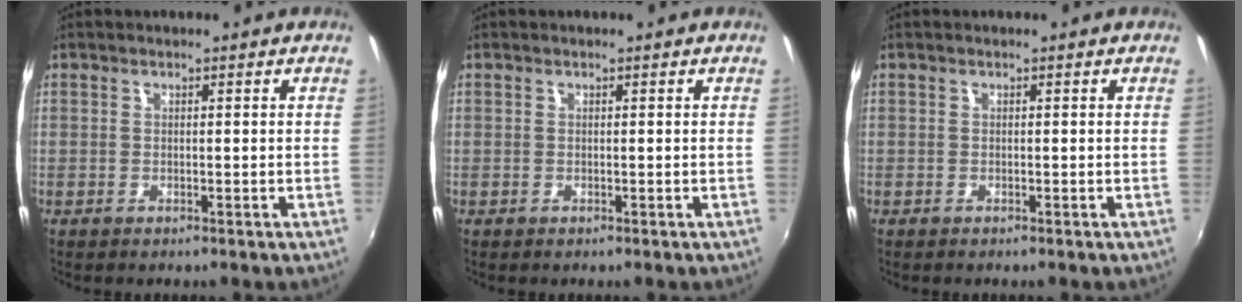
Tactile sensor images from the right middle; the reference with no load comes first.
{"total": 0.0}
{"total": 0.0}